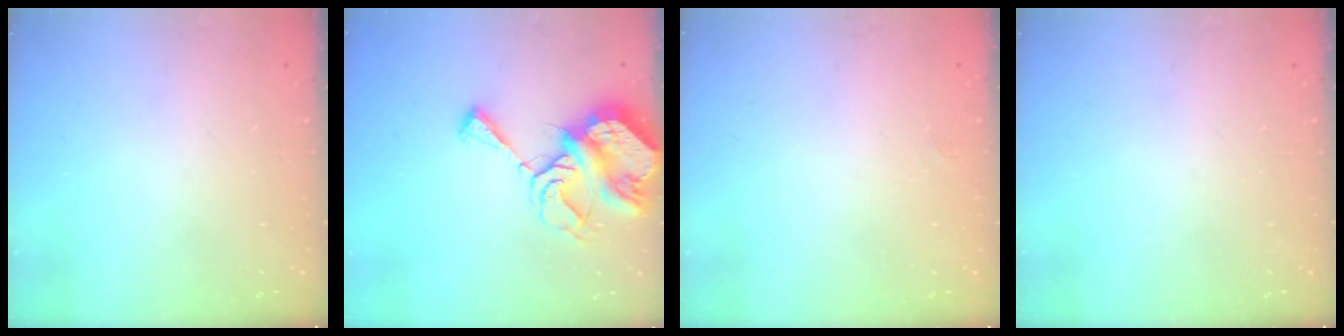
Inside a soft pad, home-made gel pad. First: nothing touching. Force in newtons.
{"total": 10.2, "press": 10.1, "slide": 1.0}
{"total": 1.9, "press": 1.9, "slide": 0.3}
{"total": 0.0}